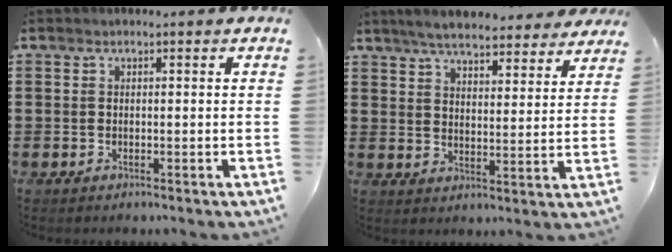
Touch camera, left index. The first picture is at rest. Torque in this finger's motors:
{"motor_torque": [1.05, -1.09, 0.77, 0.21]}